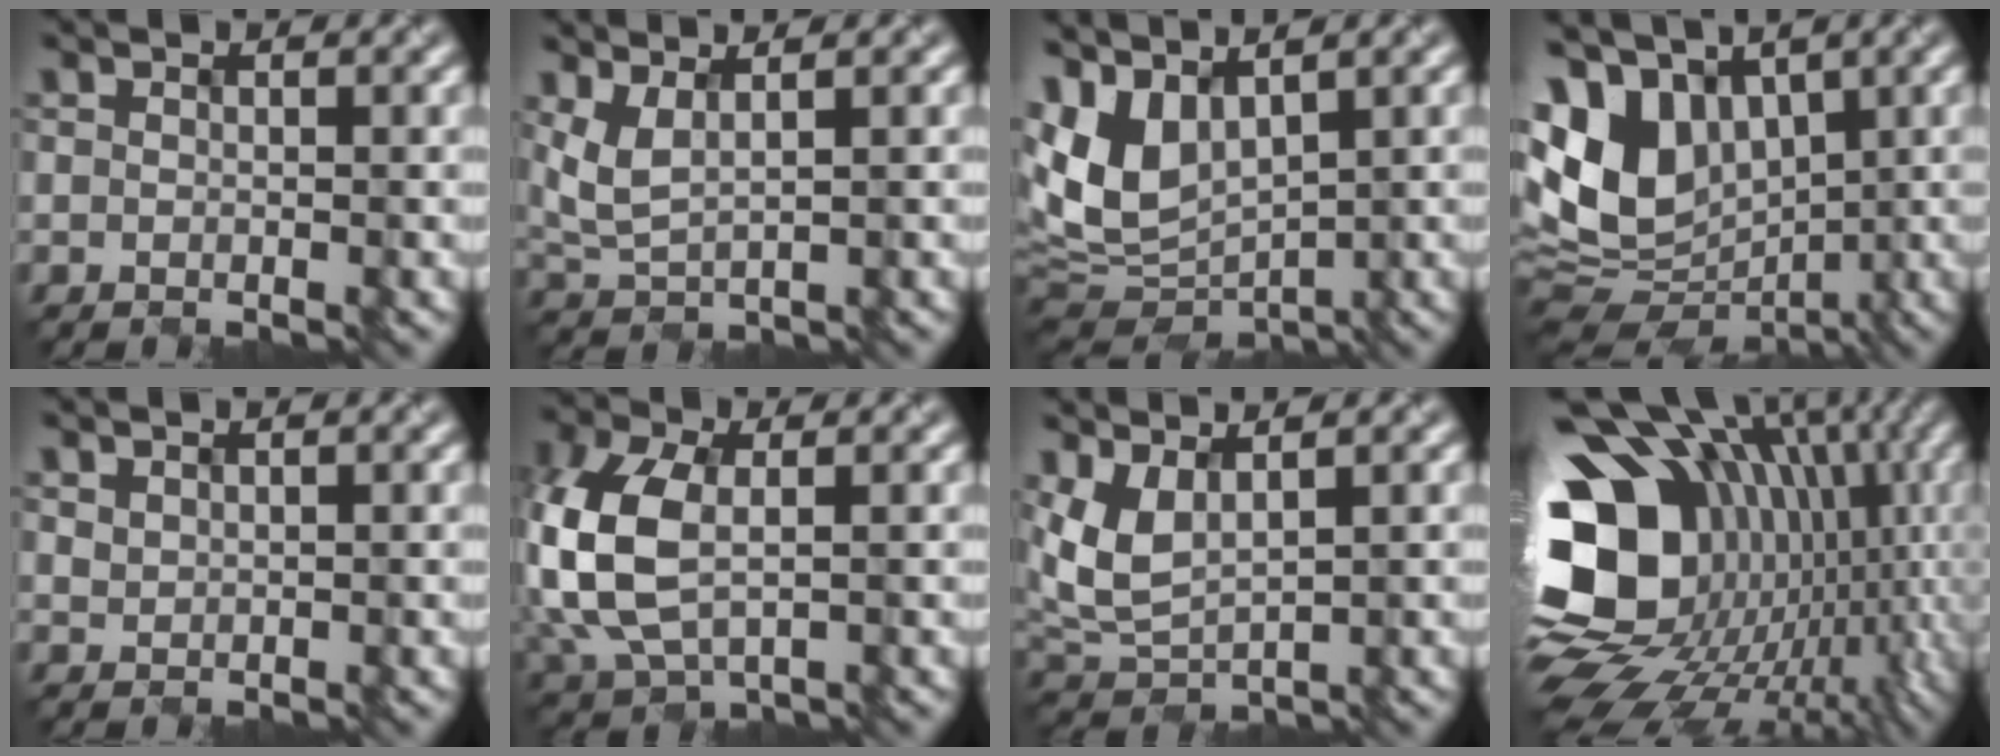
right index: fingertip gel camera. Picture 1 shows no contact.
{"total": 2.6, "force": [1.2, 0.9, 2.1], "torque": [-0.059, 0.000, 0.032]}
{"total": 7.5, "force": [2.0, 4.5, 5.7], "torque": [-0.140, -0.002, 0.043]}
{"total": 9.3, "force": [1.9, 6.7, 6.1], "torque": [-0.141, 0.006, 0.025]}
{"total": 0.7, "force": [0.5, 0.5, 0.1], "torque": [-0.007, -0.001, 0.015]}
{"total": 9.5, "force": [-0.3, 6.1, 7.3], "torque": [-0.203, 0.005, -0.008]}
{"total": 3.8, "force": [1.5, 2.0, 2.9], "torque": [-0.076, -0.003, 0.035]}
{"total": 19.0, "force": [-0.7, 14.4, 12.3], "torque": [-0.235, 0.000, -0.003]}